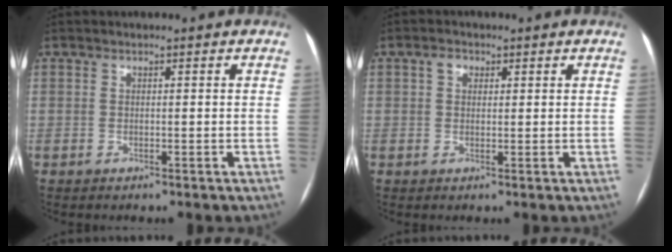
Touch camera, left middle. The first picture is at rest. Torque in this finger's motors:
{"motor_torque": [0.27, -0.25, 0.22, 0.04]}